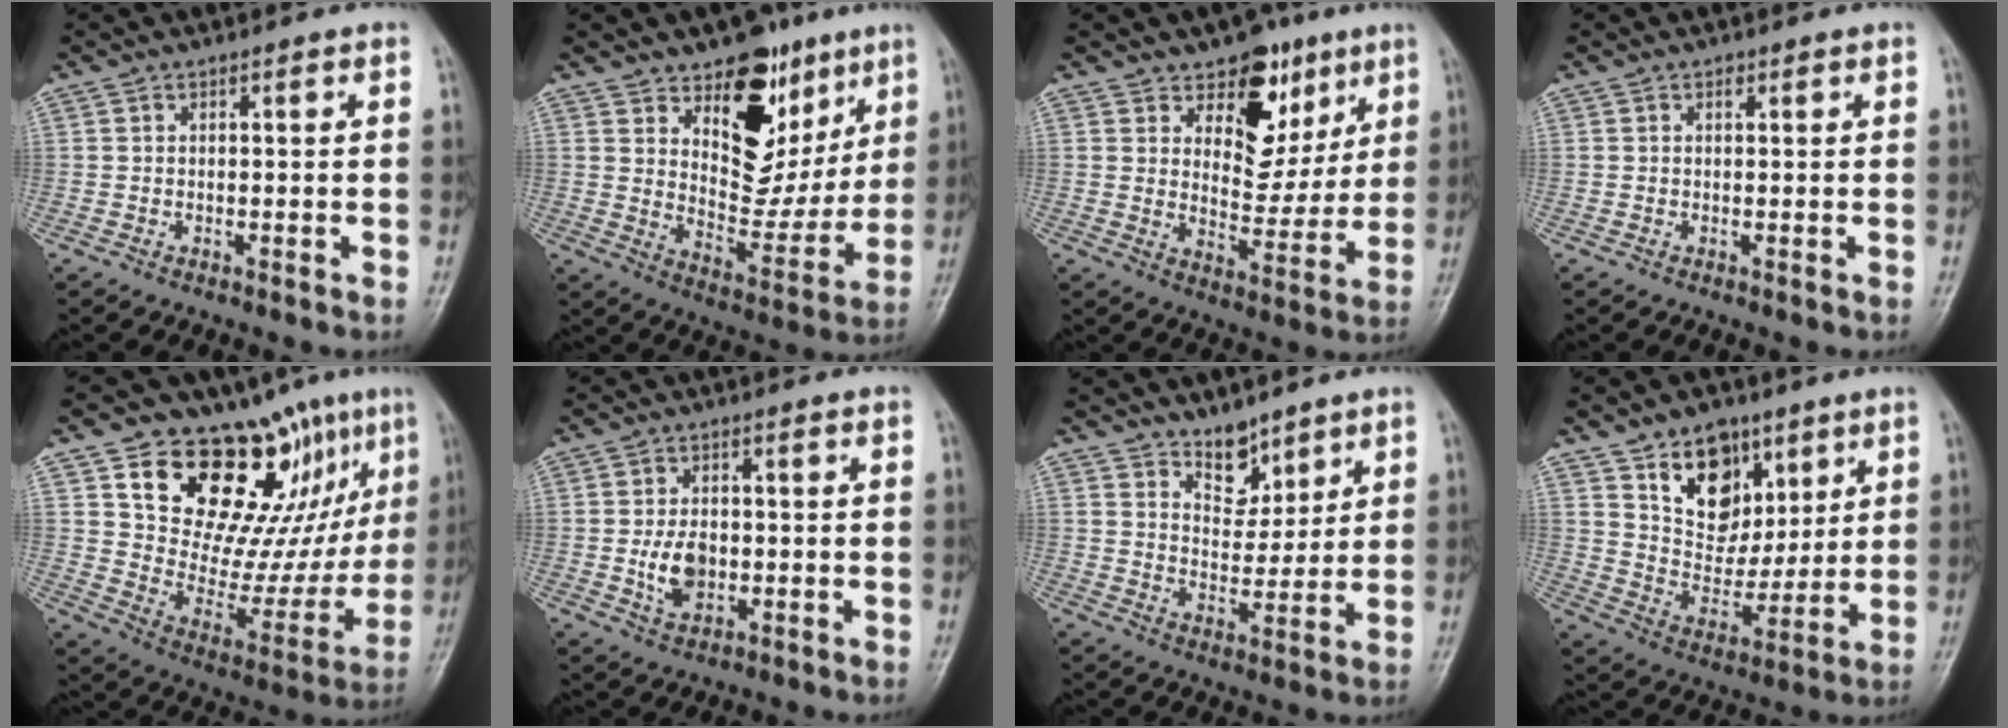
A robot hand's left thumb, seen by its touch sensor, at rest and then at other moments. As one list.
[{"total": 17.4, "force": [9.3, 10.3, 10.5], "torque": [-0.087, -0.057, 0.150]}, {"total": 12.4, "force": [6.7, 7.8, 6.9], "torque": [-0.051, -0.035, 0.105]}, {"total": 0.8, "force": [0.4, 0.5, 0.4], "torque": [-0.002, 0.000, 0.004]}, {"total": 23.7, "force": [12.6, 10.9, 16.8], "torque": [-0.184, -0.059, 0.209]}, {"total": 6.5, "force": [-0.9, 4.3, 4.8], "torque": [-0.073, 0.001, -0.014]}, {"total": 6.6, "force": [5.0, 3.6, 2.3], "torque": [-0.006, -0.040, 0.088]}, {"total": 13.5, "force": [7.3, 9.4, 6.4], "torque": [-0.062, -0.043, 0.134]}]